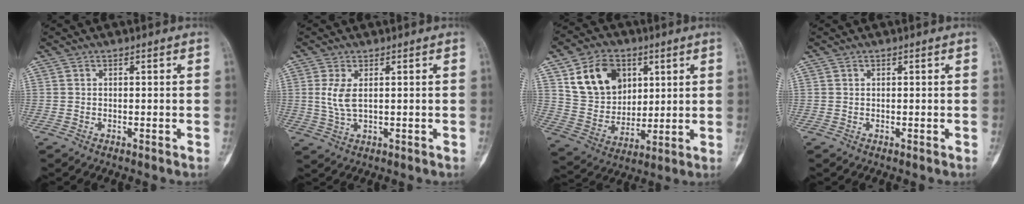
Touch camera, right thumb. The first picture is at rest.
{"total": 4.2, "force": [0.9, 1.8, 3.7], "torque": [-0.086, -0.005, 0.026]}
{"total": 15.1, "force": [6.0, 11.3, 7.9], "torque": [-0.100, -0.019, 0.121]}
{"total": 0.0}